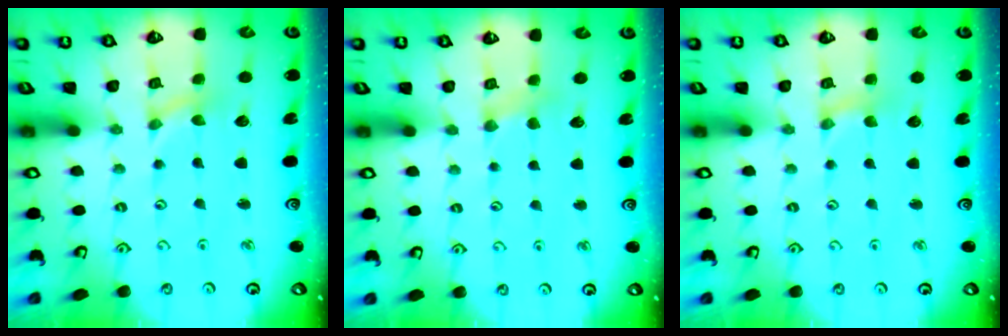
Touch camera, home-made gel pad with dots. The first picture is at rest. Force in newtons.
{"total": 2.3, "press": 2.2, "slide": 0.4}
{"total": 0.8, "press": 0.8, "slide": 0.2}